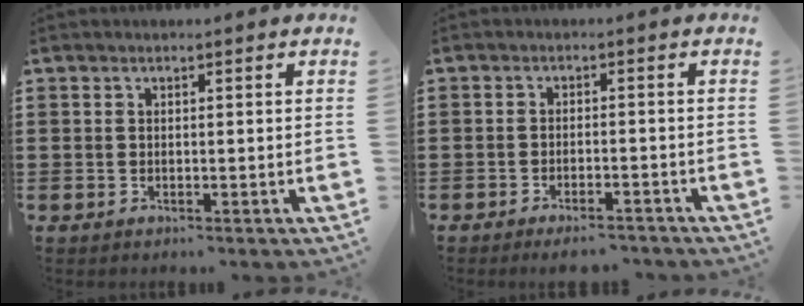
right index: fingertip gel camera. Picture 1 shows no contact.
{"total": 2.6, "force": [-2.5, 0.1, 0.9], "torque": [-0.018, -0.001, -0.049]}